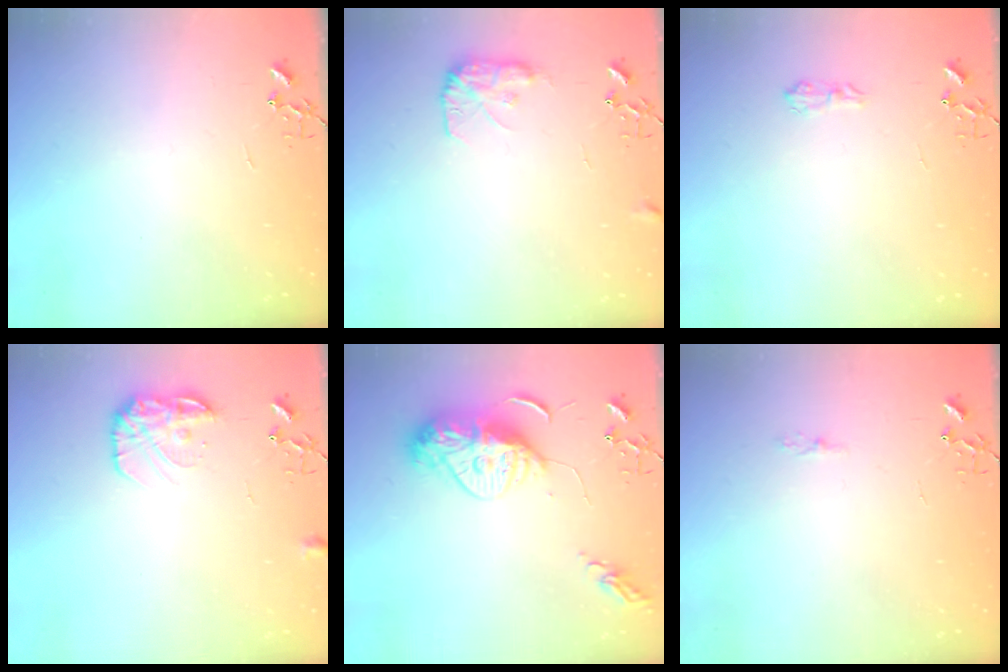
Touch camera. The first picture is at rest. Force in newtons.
{"total": 9.2, "press": 9.2, "slide": 0.3}
{"total": 7.0, "press": 6.9, "slide": 0.9}
{"total": 11.9, "press": 11.9, "slide": 0.4}
{"total": 12.9, "press": 12.8, "slide": 1.3}
{"total": 3.3, "press": 3.3, "slide": 0.4}